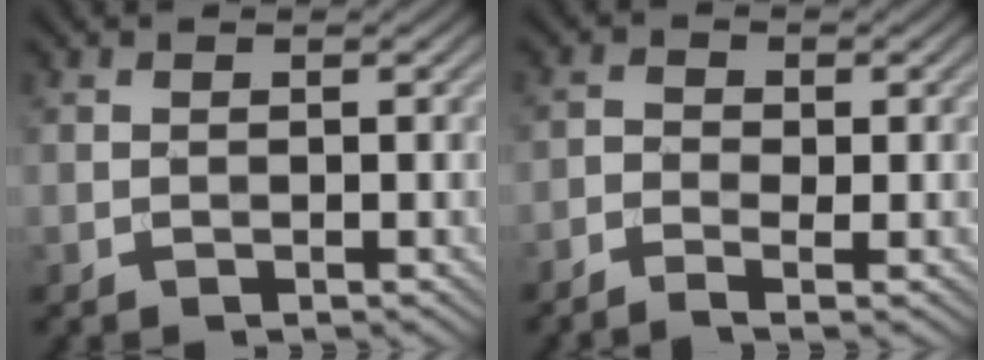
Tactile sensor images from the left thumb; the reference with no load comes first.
{"total": 2.5, "force": [-1.4, 0.7, 1.9], "torque": [-0.040, -0.001, -0.034]}